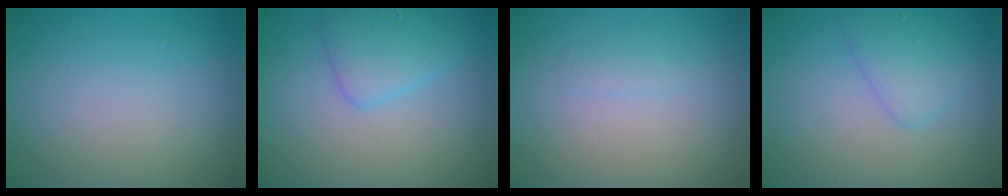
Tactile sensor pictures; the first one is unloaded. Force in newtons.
{"total": 3.1, "press": 3.1, "slide": 0.1}
{"total": 0.7, "press": 0.7, "slide": 0.0}
{"total": 2.6, "press": 2.6, "slide": 0.1}